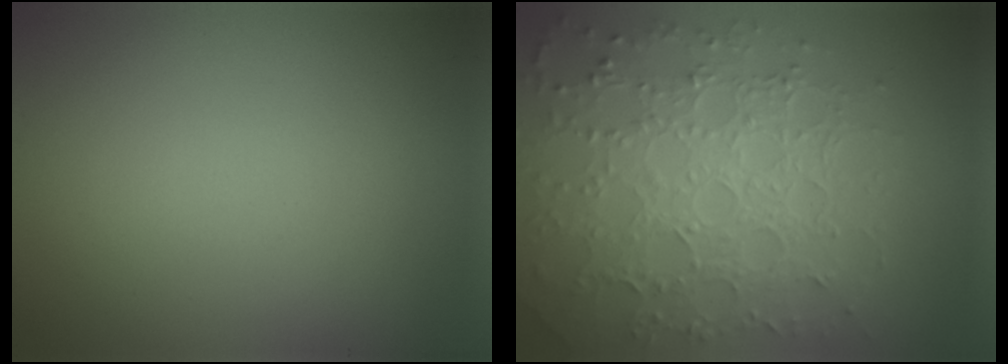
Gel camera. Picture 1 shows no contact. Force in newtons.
{"total": 7.7, "press": 5.5, "slide": 5.4}